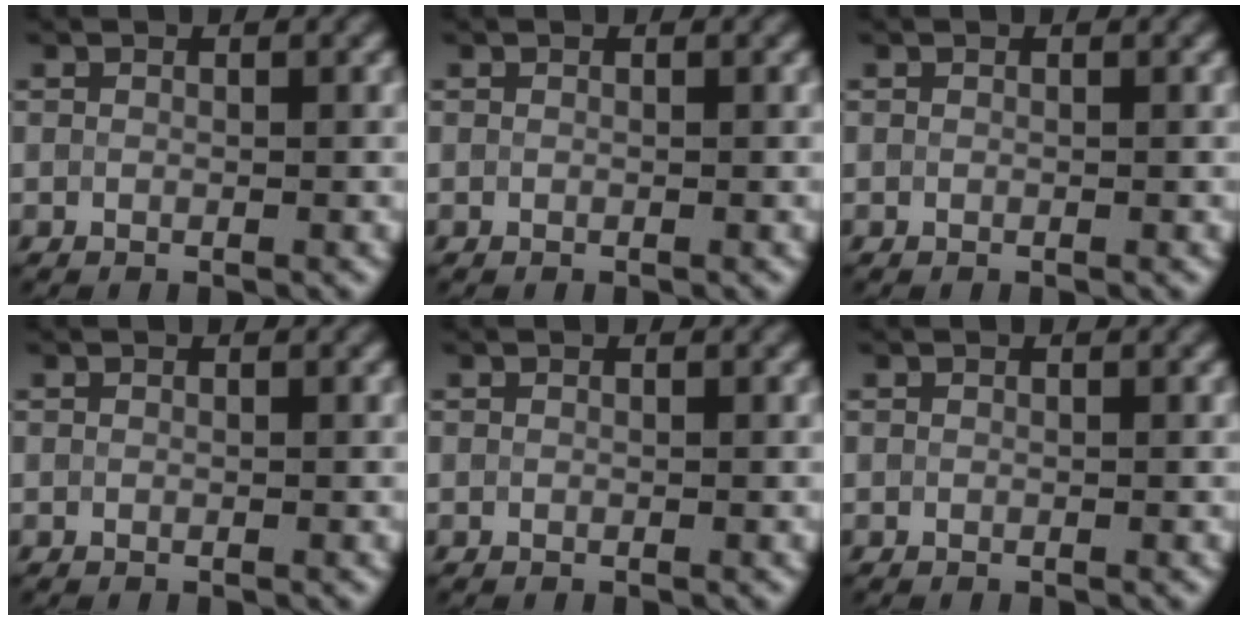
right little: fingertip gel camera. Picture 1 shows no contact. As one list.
[{"total": 0.0}, {"total": 0.0}, {"total": 0.0}, {"total": 0.0}, {"total": 0.0}]